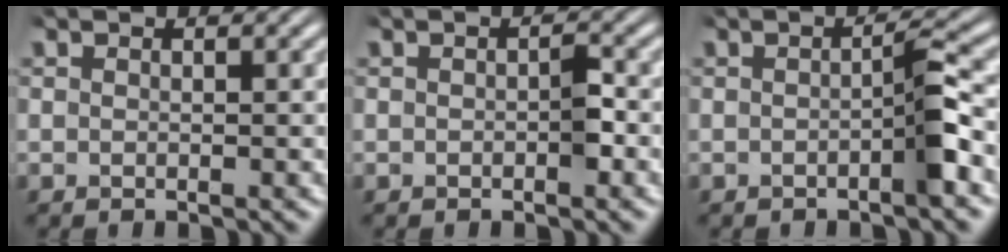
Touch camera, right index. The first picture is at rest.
{"total": 1.0, "force": [-0.3, 0.3, 0.9], "torque": [-0.011, -0.001, -0.004]}
{"total": 2.3, "force": [-0.5, 0.0, 2.3], "torque": [-0.022, 0.009, -0.014]}